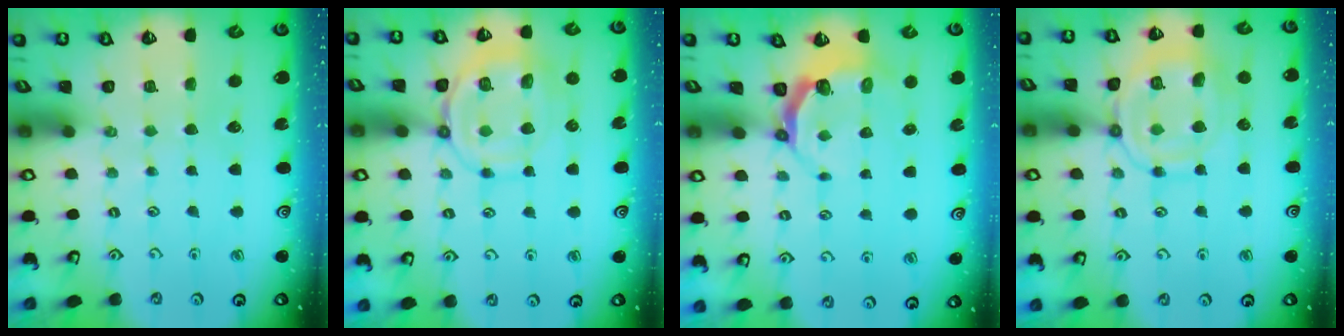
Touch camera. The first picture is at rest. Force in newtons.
{"total": 11.2, "press": 11.1, "slide": 1.2}
{"total": 4.9, "press": 4.0, "slide": 2.8}
{"total": 14.4, "press": 14.4, "slide": 1.4}